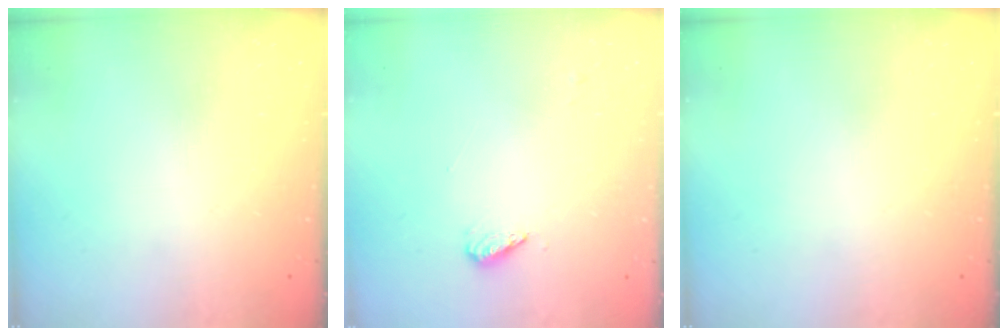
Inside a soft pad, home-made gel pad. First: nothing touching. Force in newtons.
{"total": 3.9, "press": 3.8, "slide": 0.4}
{"total": 0.0}